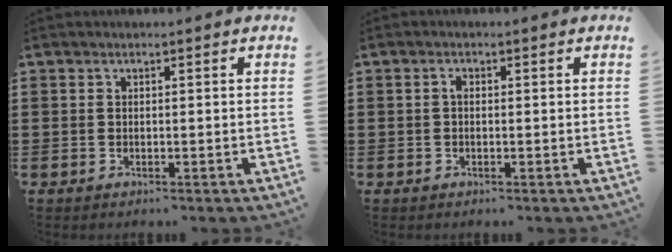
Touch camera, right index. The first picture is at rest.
{"total": 1.1, "force": [-0.1, 0.5, 1.0], "torque": [-0.018, 0.002, -0.003]}